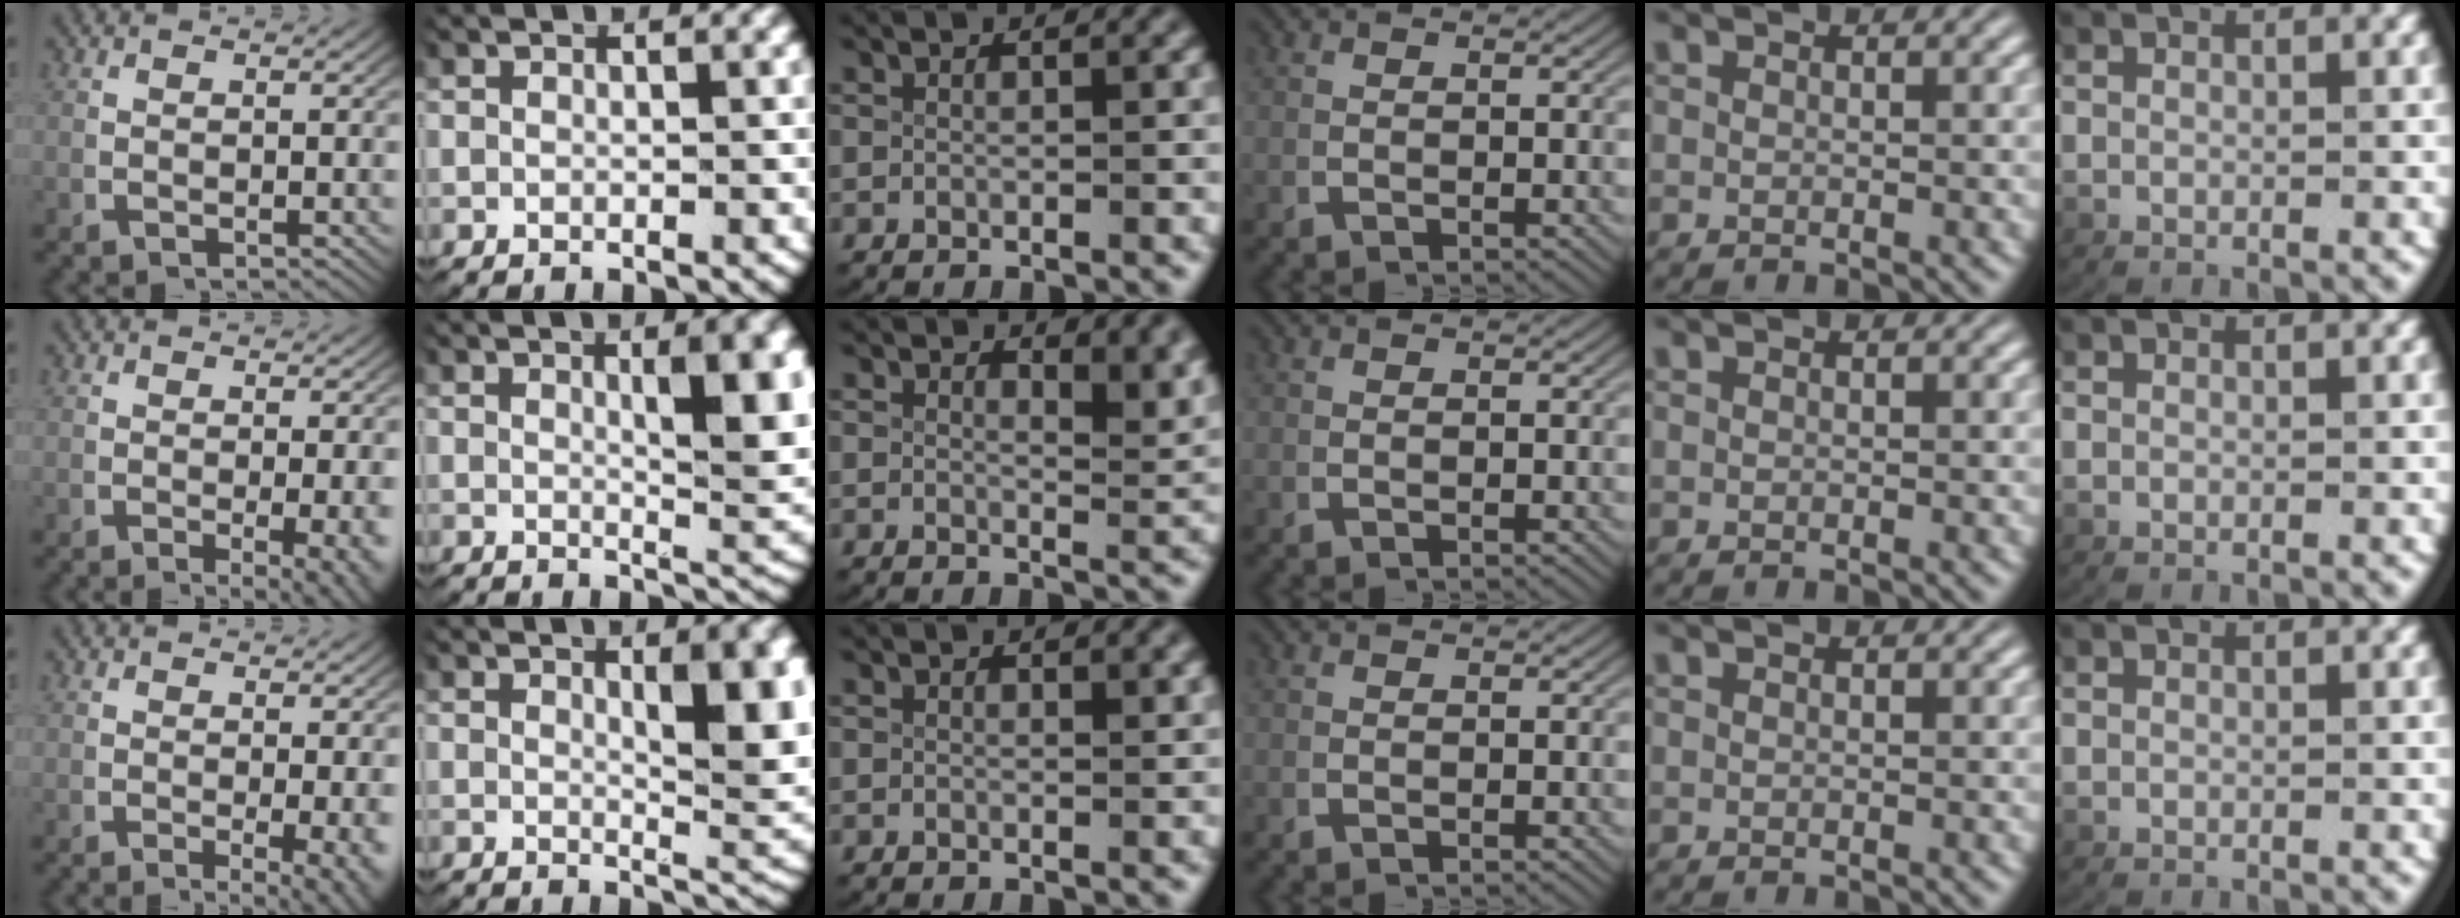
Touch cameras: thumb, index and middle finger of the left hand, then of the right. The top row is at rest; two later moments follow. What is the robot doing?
{"motion": "lift_and_place", "object": "plastic wrap"}